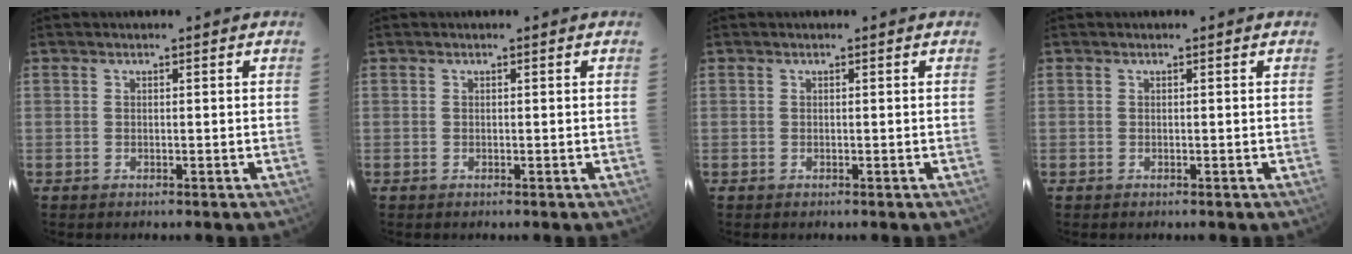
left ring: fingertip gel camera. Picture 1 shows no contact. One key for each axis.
{"total": 0.0}
{"total": 0.0}
{"total": 0.0}